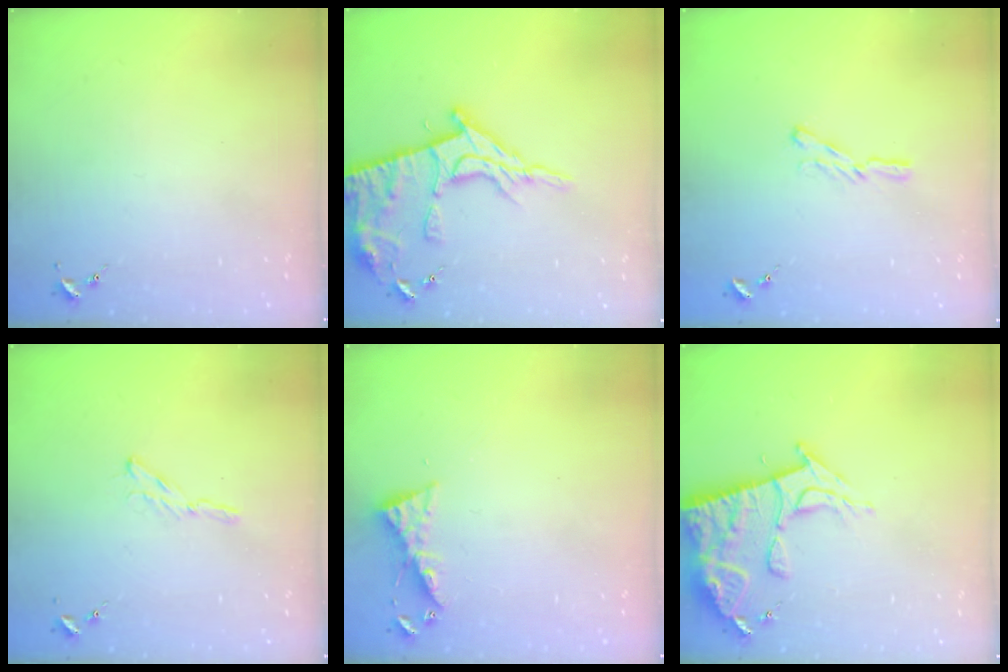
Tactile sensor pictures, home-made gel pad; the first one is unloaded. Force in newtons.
{"total": 16.7, "press": 16.7, "slide": 1.6}
{"total": 4.7, "press": 4.6, "slide": 0.6}
{"total": 2.9, "press": 2.9, "slide": 0.3}
{"total": 5.2, "press": 5.2, "slide": 0.4}
{"total": 14.4, "press": 14.3, "slide": 1.2}